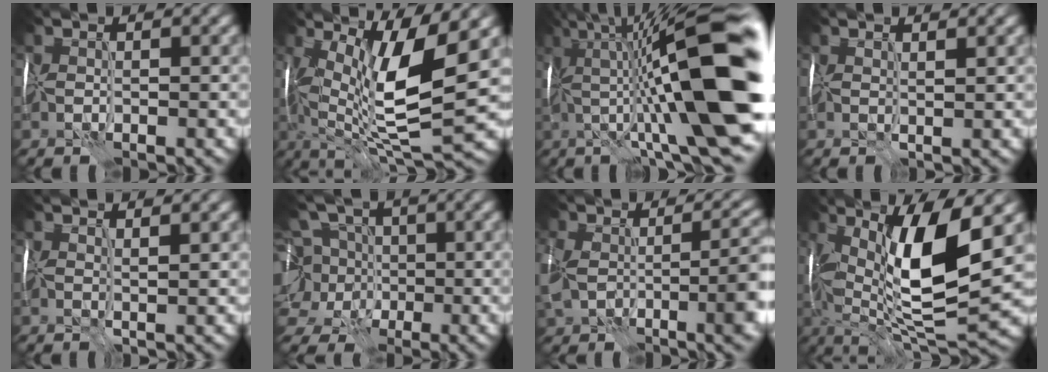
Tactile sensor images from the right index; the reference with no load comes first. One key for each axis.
{"total": 11.1, "fx": 1.9, "fy": 2.8, "fz": 10.5, "tx": -0.190, "ty": -0.006, "tz": 0.037}
{"total": 16.6, "fx": 1.2, "fy": 3.1, "fz": 16.3, "tx": -0.220, "ty": 0.027, "tz": 0.026}
{"total": 1.1, "fx": 0.7, "fy": 0.3, "fz": 0.8, "tx": -0.010, "ty": -0.004, "tz": 0.014}
{"total": 1.7, "fx": 1.0, "fy": 0.3, "fz": 1.4, "tx": -0.020, "ty": -0.002, "tz": 0.018}
{"total": 10.4, "fx": 1.0, "fy": 8.9, "fz": 5.4, "tx": -0.106, "ty": 0.033, "tz": -0.024}
{"total": 10.1, "fx": -1.7, "fy": 5.6, "fz": 8.2, "tx": -0.168, "ty": -0.020, "tz": -0.022}
{"total": 12.1, "fx": 2.4, "fy": 3.5, "fz": 11.4, "tx": -0.206, "ty": -0.006, "tz": 0.049}